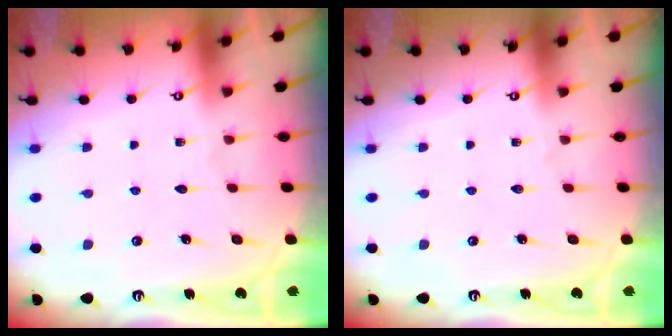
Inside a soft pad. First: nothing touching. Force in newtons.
{"total": 0.0}